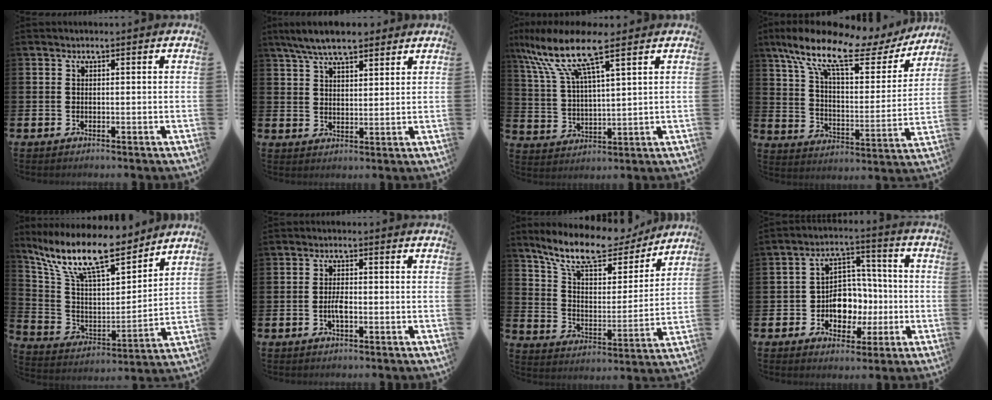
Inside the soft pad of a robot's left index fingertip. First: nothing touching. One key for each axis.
{"total": 6.7, "fx": 6.0, "fy": 1.5, "fz": 2.5, "tx": -0.072, "ty": -0.011, "tz": 0.112}
{"total": 10.4, "fx": 8.1, "fy": 1.8, "fz": 6.4, "tx": -0.158, "ty": -0.026, "tz": 0.140}
{"total": 13.3, "fx": 9.7, "fy": 4.6, "fz": 7.8, "tx": -0.172, "ty": -0.056, "tz": 0.159}
{"total": 13.5, "fx": 11.1, "fy": 3.7, "fz": 6.8, "tx": -0.166, "ty": -0.069, "tz": 0.192}
{"total": 2.3, "fx": -0.6, "fy": 0.8, "fz": 2.1, "tx": -0.038, "ty": 0.001, "tz": -0.012}
{"total": 11.8, "fx": 9.9, "fy": 3.8, "fz": 5.0, "tx": -0.129, "ty": -0.058, "tz": 0.173}
{"total": 7.3, "fx": -1.2, "fy": 6.3, "fz": 3.5, "tx": -0.060, "ty": 0.012, "tz": -0.023}